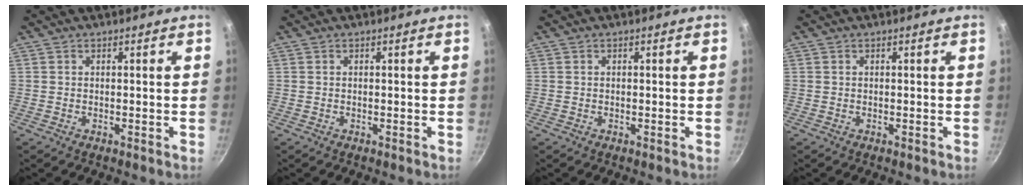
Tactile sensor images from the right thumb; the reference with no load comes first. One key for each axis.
{"total": 0.0}
{"total": 0.0}
{"total": 0.0}